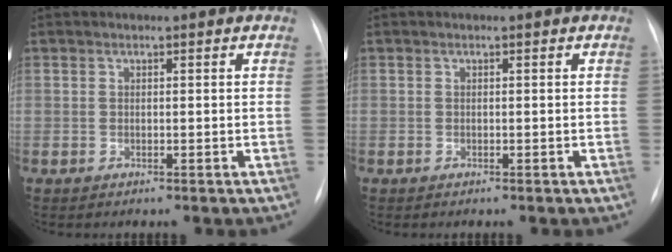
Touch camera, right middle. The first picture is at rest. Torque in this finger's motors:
{"motor_torque": [0.21, -0.09, 0.01, -0.07]}